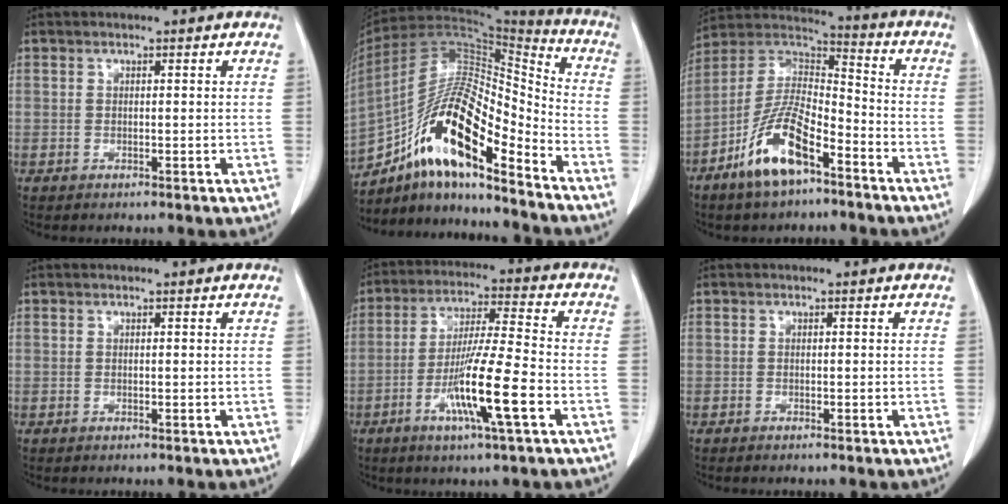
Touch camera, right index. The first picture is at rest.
{"total": 17.4, "force": [-11.2, 3.6, 12.8], "torque": [-0.234, 0.018, -0.197]}
{"total": 13.1, "force": [-7.4, 4.1, 9.9], "torque": [-0.204, 0.003, -0.140]}
{"total": 0.0}
{"total": 12.0, "force": [-4.5, -0.1, 11.1], "torque": [-0.210, -0.013, -0.084]}
{"total": 0.8, "force": [-0.6, 0.1, 0.4], "torque": [-0.011, -0.002, -0.009]}